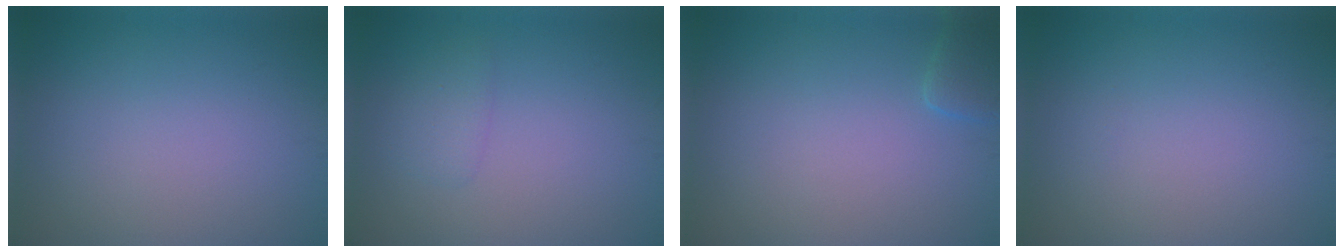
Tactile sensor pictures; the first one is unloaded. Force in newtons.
{"total": 1.4, "press": 1.4, "slide": 0.1}
{"total": 1.6, "press": 1.6, "slide": 0.1}
{"total": 0.0}